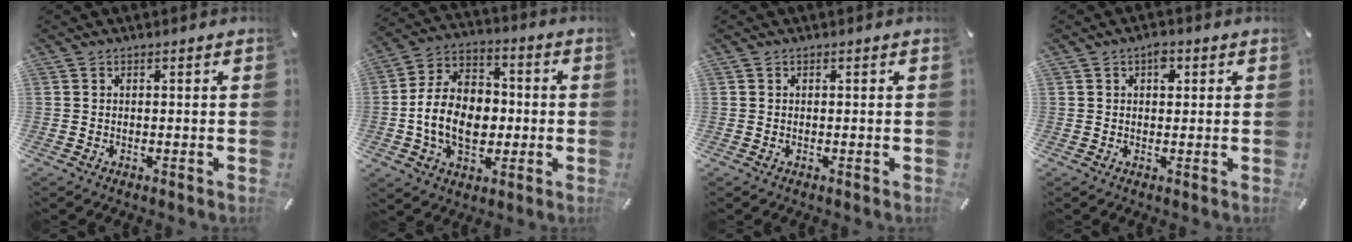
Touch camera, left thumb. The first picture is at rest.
{"total": 13.3, "force": [-2.5, 9.8, 8.6], "torque": [-0.189, 0.017, -0.045]}
{"total": 0.0}
{"total": 2.6, "force": [0.9, 1.7, 1.8], "torque": [-0.014, -0.002, 0.008]}